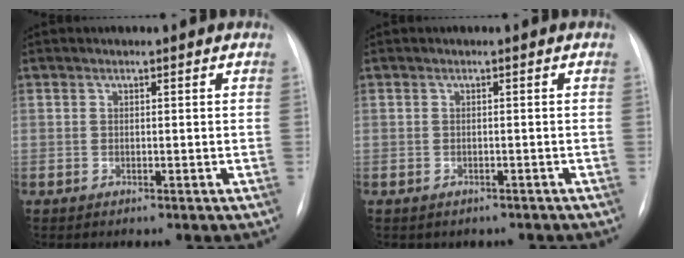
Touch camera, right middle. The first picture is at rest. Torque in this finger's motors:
{"motor_torque": [0.11, -0.11, 0.02, 0.01]}